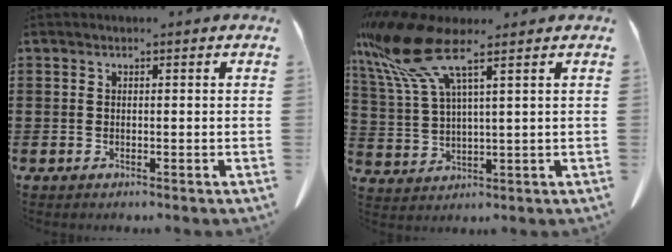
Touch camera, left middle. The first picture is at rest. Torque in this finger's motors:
{"motor_torque": [1.74, 0.39, 1.05, 0.21]}